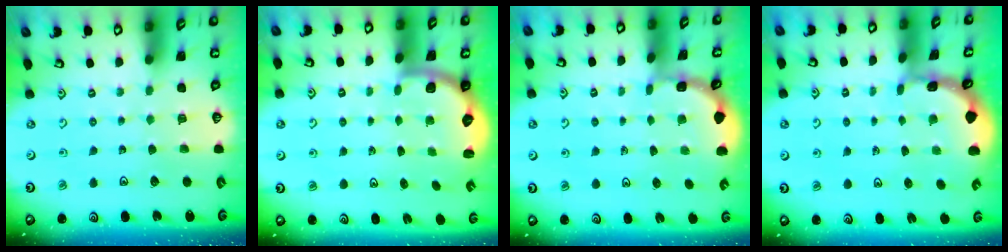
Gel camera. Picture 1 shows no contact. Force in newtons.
{"total": 2.5, "press": 2.1, "slide": 1.3}
{"total": 1.6, "press": 1.6, "slide": 0.1}
{"total": 1.4, "press": 1.4, "slide": 0.1}